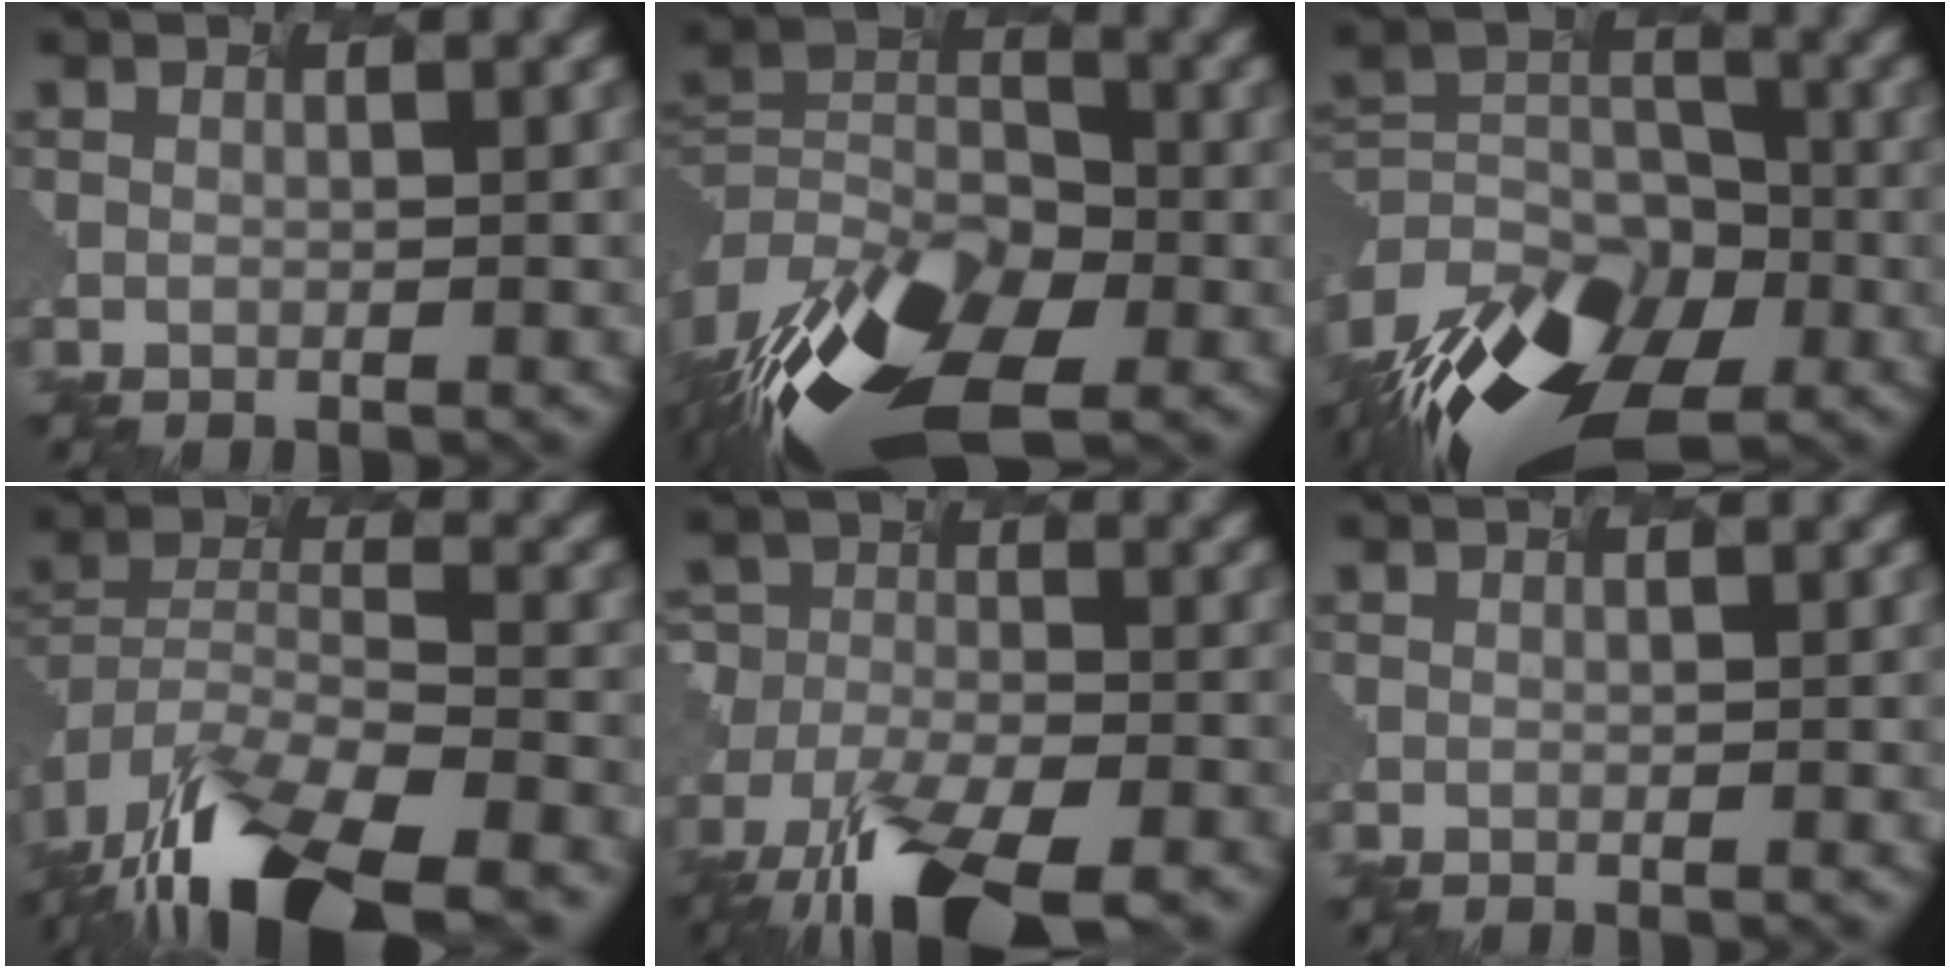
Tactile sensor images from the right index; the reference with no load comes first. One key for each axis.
{"total": 13.7, "fx": -9.1, "fy": 6.8, "fz": 7.8, "tx": -0.192, "ty": -0.012, "tz": -0.140}
{"total": 14.3, "fx": -10.2, "fy": 7.4, "fz": 6.6, "tx": -0.174, "ty": -0.003, "tz": -0.152}
{"total": 14.7, "fx": -11.9, "fy": 4.7, "fz": 7.3, "tx": -0.187, "ty": -0.029, "tz": -0.172}
{"total": 11.8, "fx": -9.0, "fy": 4.2, "fz": 6.3, "tx": -0.149, "ty": -0.045, "tz": -0.135}
{"total": 0.0}